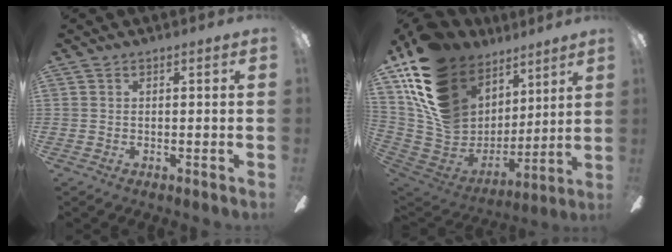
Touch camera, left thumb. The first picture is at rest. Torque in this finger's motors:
{"motor_torque": [1.67, 1.89, 1.39, -1.38, 0.76]}